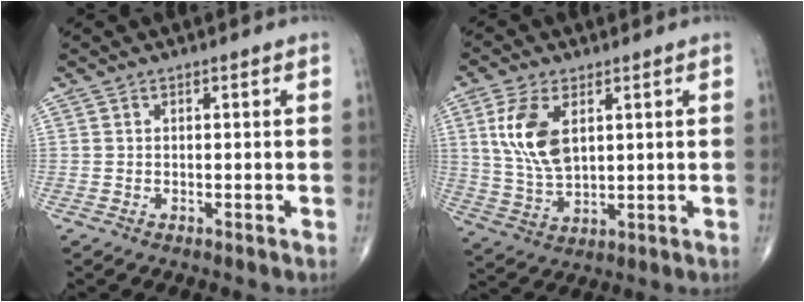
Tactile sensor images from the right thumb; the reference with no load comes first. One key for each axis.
{"total": 10.4, "fx": 3.2, "fy": 5.5, "fz": 8.2, "tx": -0.164, "ty": -0.011, "tz": 0.068}